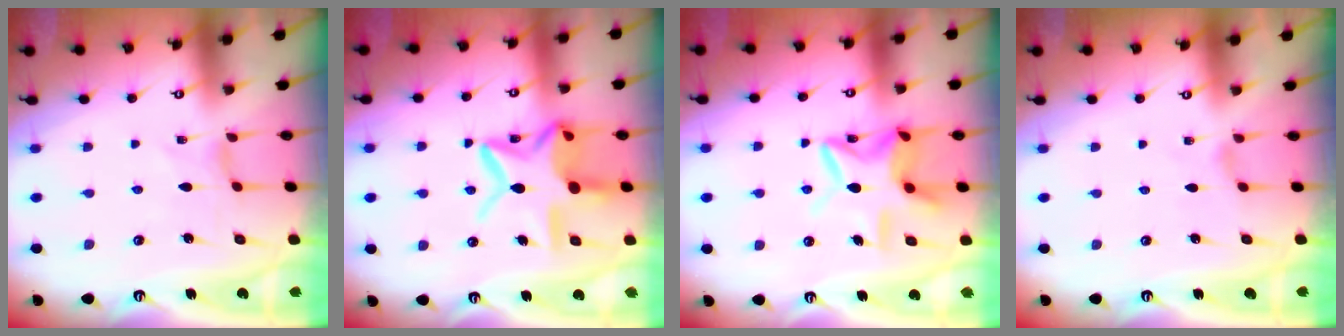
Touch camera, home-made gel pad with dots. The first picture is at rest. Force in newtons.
{"total": 16.7, "press": 16.7, "slide": 1.3}
{"total": 12.7, "press": 12.6, "slide": 1.0}
{"total": 0.9, "press": 0.9, "slide": 0.3}